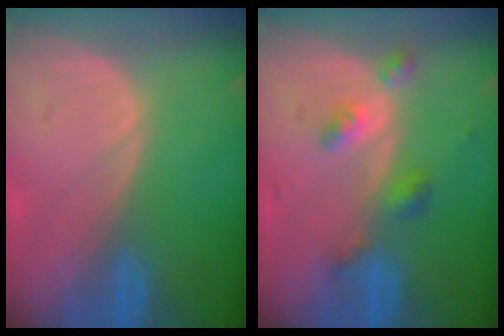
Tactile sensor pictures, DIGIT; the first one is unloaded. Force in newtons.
{"total": 4.6, "press": 4.2, "slide": 1.7}